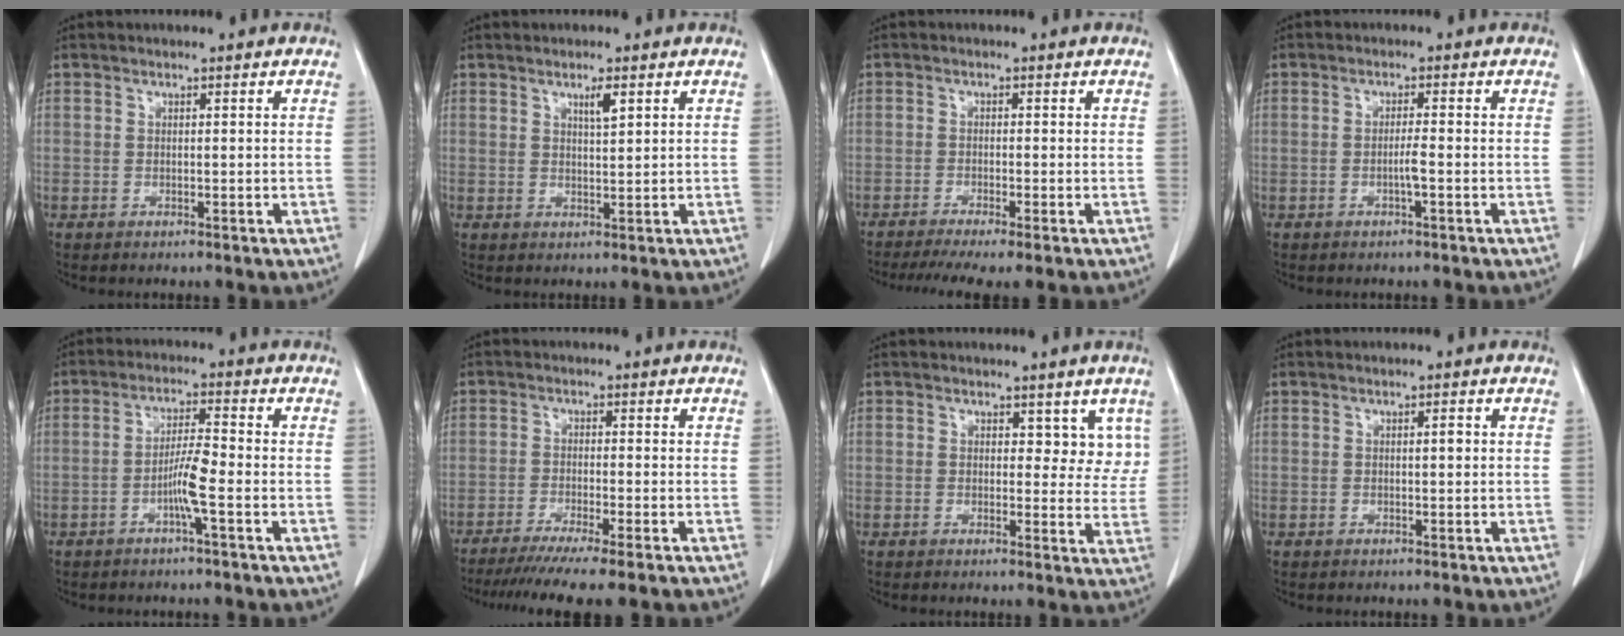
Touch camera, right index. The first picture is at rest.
{"total": 2.4, "force": [1.3, 0.2, 2.0], "torque": [-0.036, -0.004, 0.023]}
{"total": 6.4, "force": [-4.9, 0.1, 4.1], "torque": [-0.062, -0.009, -0.079]}
{"total": 1.9, "force": [-0.6, -0.2, 1.7], "torque": [-0.032, 0.000, -0.012]}
{"total": 4.8, "force": [-1.8, -0.3, 4.5], "torque": [-0.088, 0.003, -0.035]}
{"total": 10.1, "force": [-8.2, -0.7, 5.8], "torque": [-0.073, -0.025, -0.125]}
{"total": 4.5, "force": [2.6, 2.8, 2.3], "torque": [-0.002, -0.005, 0.025]}
{"total": 0.9, "force": [0.1, 0.2, 0.8], "torque": [-0.013, 0.001, 0.001]}